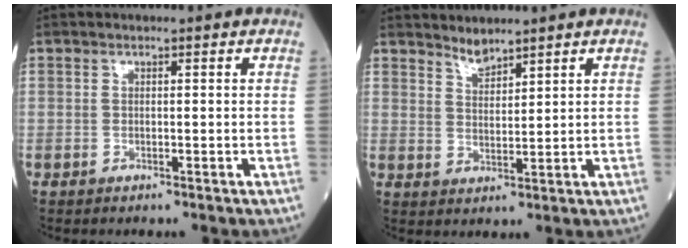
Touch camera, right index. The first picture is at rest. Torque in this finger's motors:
{"motor_torque": [-0.10, 0.08, 0.04, 0.01]}